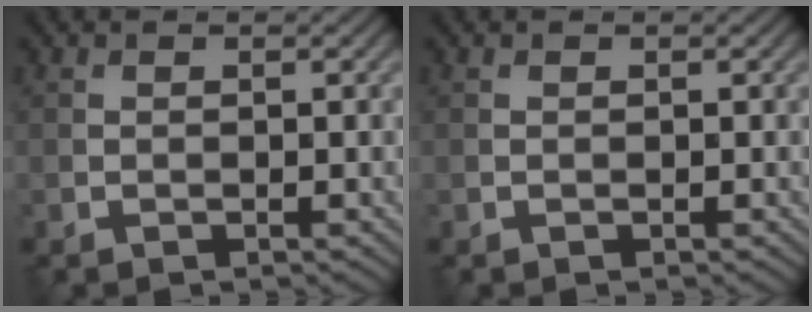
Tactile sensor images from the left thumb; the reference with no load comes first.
{"total": 0.0}